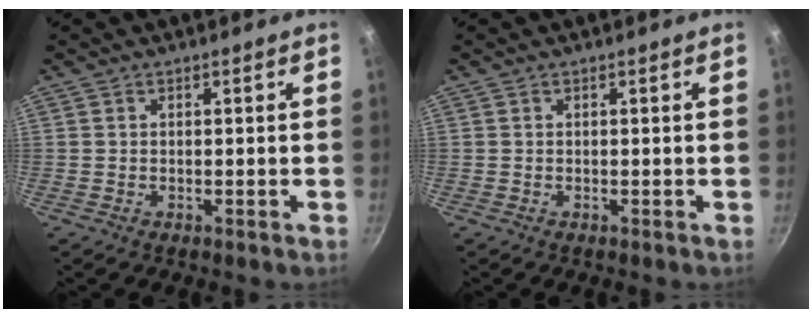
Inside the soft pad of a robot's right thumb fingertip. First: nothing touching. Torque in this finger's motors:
{"motor_torque": [-0.16, -0.16, 0.15, -0.11, 0.00]}